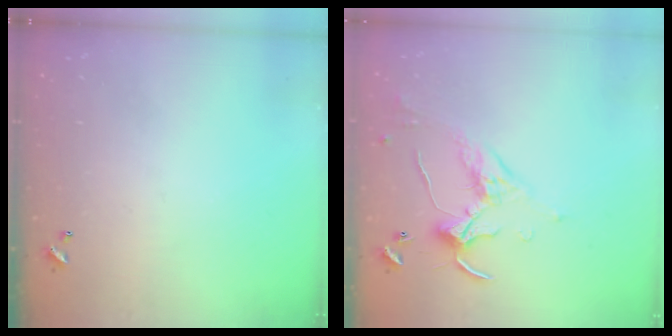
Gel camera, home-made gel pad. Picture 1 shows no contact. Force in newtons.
{"total": 1.2, "press": 0.8, "slide": 0.8}